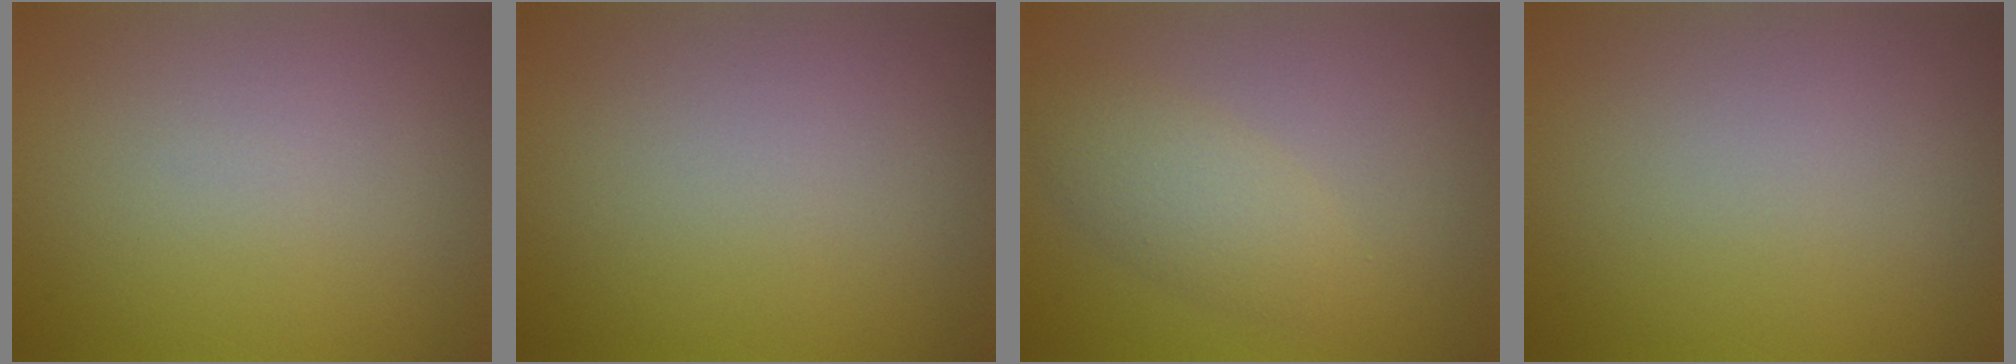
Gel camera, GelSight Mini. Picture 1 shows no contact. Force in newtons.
{"total": 0.0}
{"total": 3.2, "press": 3.2, "slide": 0.1}
{"total": 0.0}